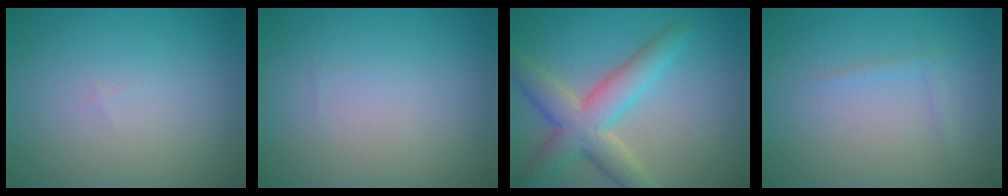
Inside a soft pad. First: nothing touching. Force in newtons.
{"total": 0.0}
{"total": 6.0, "press": 6.0, "slide": 0.2}
{"total": 0.8, "press": 0.8, "slide": 0.0}